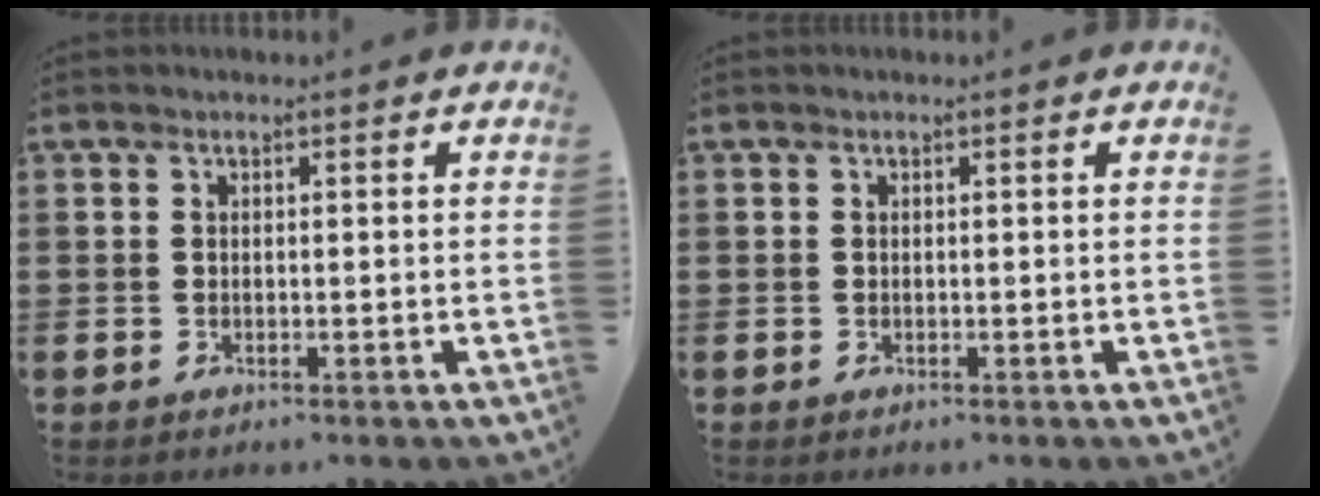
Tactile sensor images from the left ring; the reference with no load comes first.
{"total": 0.0}